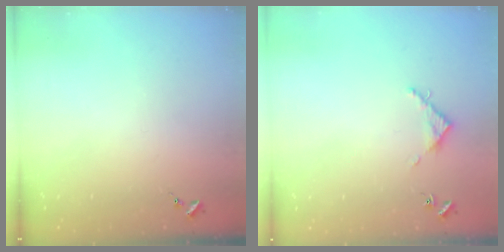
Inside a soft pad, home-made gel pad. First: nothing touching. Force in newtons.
{"total": 4.0, "press": 4.0, "slide": 0.5}